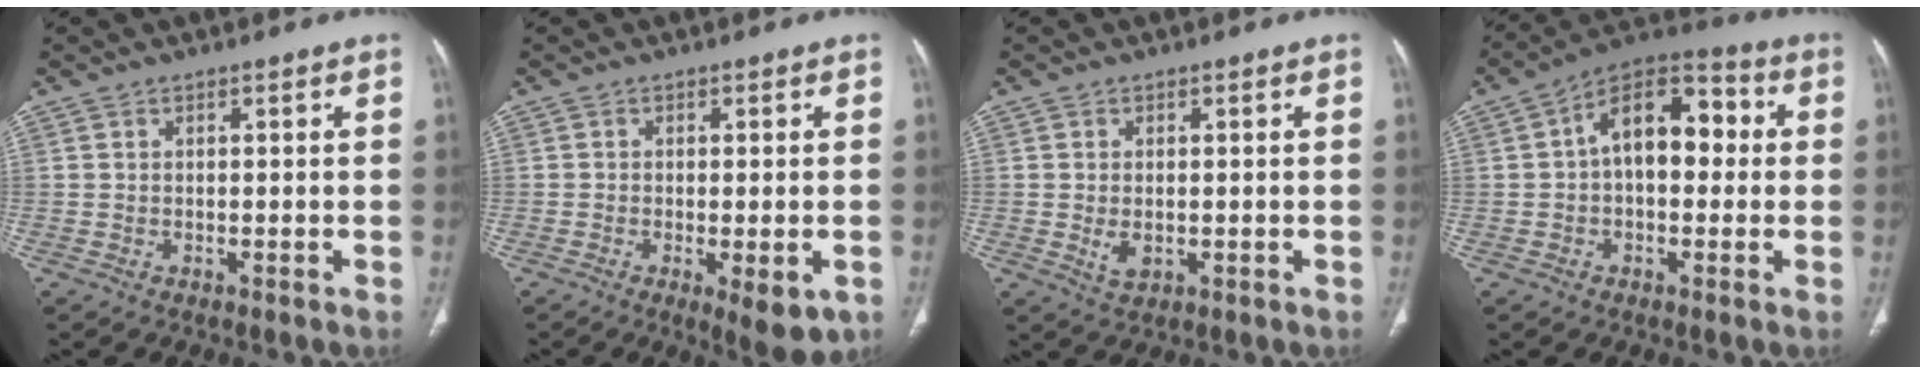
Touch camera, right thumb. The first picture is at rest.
{"total": 6.7, "force": [-2.5, 2.3, 5.8], "torque": [-0.077, -0.010, -0.030]}
{"total": 3.0, "force": [-0.3, 1.8, 2.3], "torque": [-0.043, -0.007, 0.000]}
{"total": 13.5, "force": [1.3, 8.1, 10.8], "torque": [-0.139, 0.041, 0.006]}